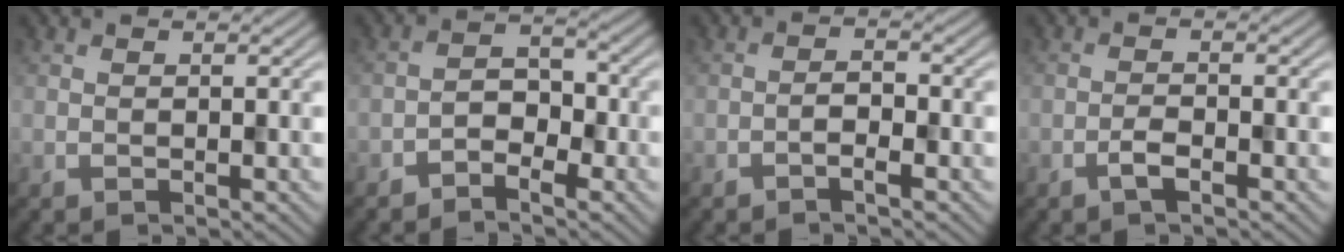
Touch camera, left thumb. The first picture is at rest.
{"total": 3.4, "force": [-2.3, 1.8, 1.7], "torque": [-0.026, 0.013, -0.050]}
{"total": 1.8, "force": [-1.2, 0.5, 1.3], "torque": [-0.024, 0.006, -0.026]}
{"total": 1.9, "force": [-1.2, 0.5, 1.4], "torque": [-0.031, 0.004, -0.028]}